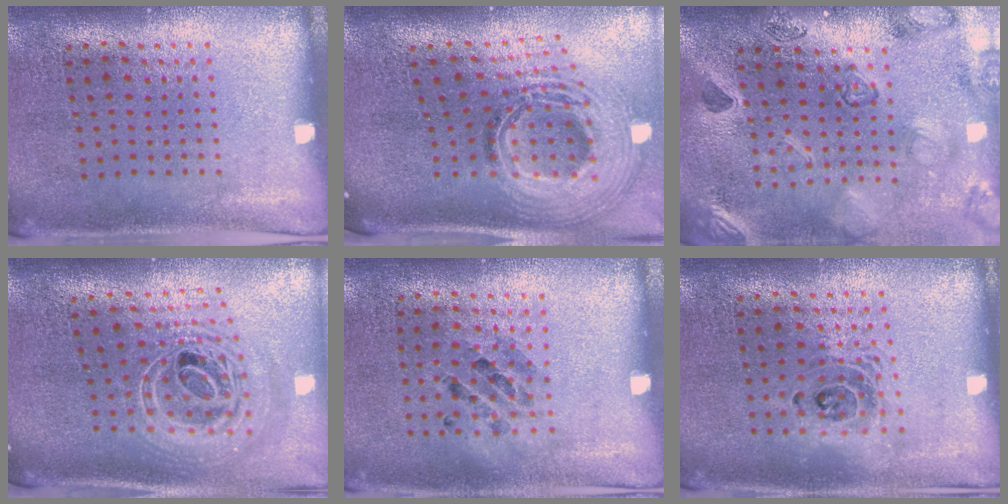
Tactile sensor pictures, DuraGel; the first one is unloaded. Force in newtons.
{"total": 2.8, "press": 1.9, "slide": 2.1}
{"total": 2.4, "press": 2.4, "slide": 0.3}
{"total": 2.6, "press": 1.9, "slide": 1.9}
{"total": 0.9, "press": 0.9, "slide": 0.1}
{"total": 1.5, "press": 1.2, "slide": 0.8}